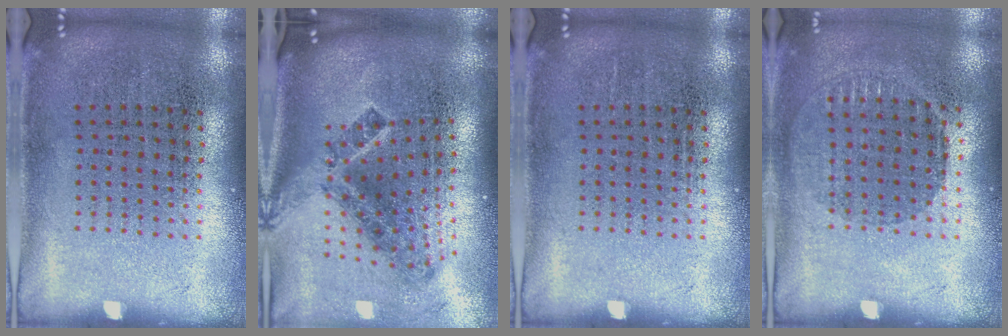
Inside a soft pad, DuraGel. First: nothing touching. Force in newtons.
{"total": 2.2, "press": 1.4, "slide": 1.7}
{"total": 0.0}
{"total": 0.9, "press": 0.9, "slide": 0.3}